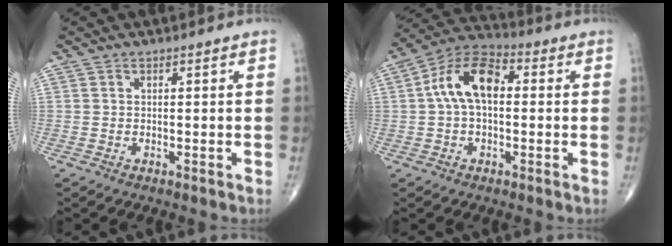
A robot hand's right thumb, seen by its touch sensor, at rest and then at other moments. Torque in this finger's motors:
{"motor_torque": [0.36, 0.83, 1.30, 0.08, 0.10]}